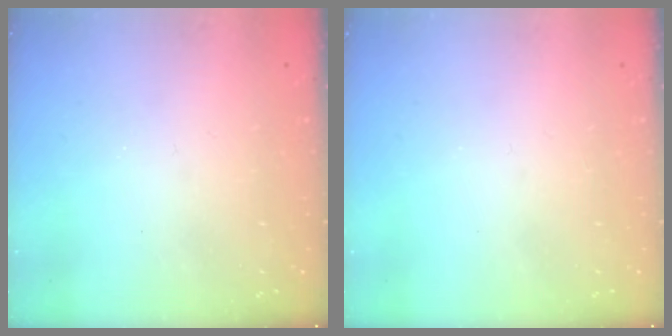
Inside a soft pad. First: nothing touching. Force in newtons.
{"total": 0.0}